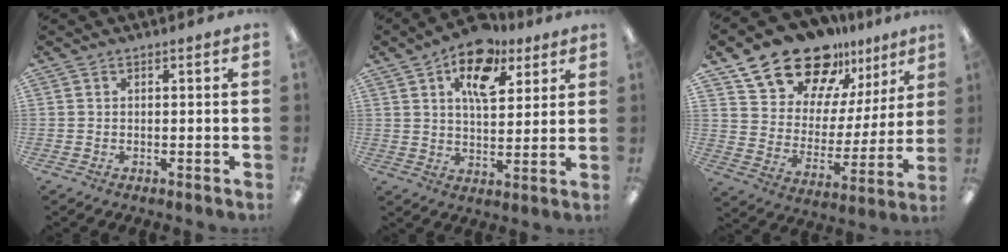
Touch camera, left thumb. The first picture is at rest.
{"total": 13.2, "force": [7.4, 7.1, 8.3], "torque": [-0.113, -0.028, 0.125]}
{"total": 19.3, "force": [15.3, 10.1, 6.2], "torque": [-0.120, -0.107, 0.279]}